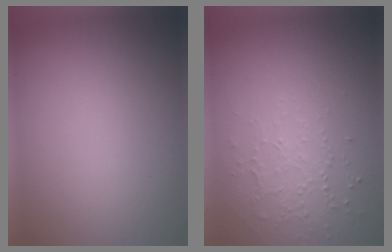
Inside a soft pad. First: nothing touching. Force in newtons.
{"total": 1.3, "press": 1.0, "slide": 0.8}